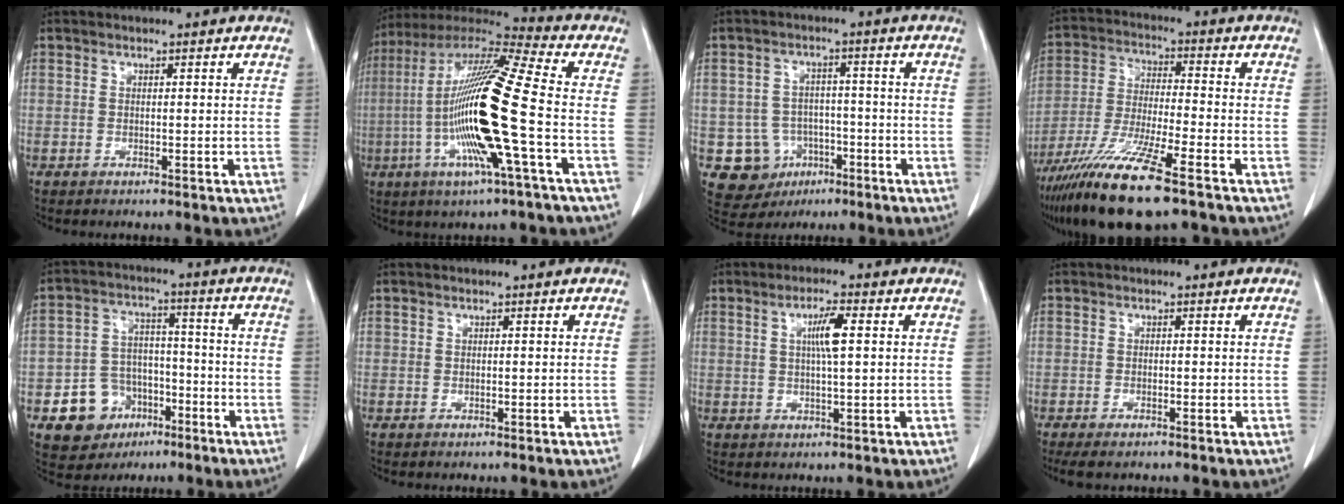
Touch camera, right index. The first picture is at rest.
{"total": 20.0, "force": [-3.8, 0.1, 19.6], "torque": [-0.398, -0.010, -0.084]}
{"total": 8.5, "force": [-2.9, 7.8, 1.5], "torque": [-0.034, 0.014, -0.034]}
{"total": 14.7, "force": [-9.8, 0.9, 10.9], "torque": [-0.223, -0.042, -0.181]}
{"total": 9.6, "force": [-4.4, 8.0, 2.9], "torque": [-0.051, 0.025, -0.064]}
{"total": 0.0}
{"total": 4.6, "force": [1.1, 0.3, 4.5], "torque": [-0.079, 0.001, 0.018]}
{"total": 2.6, "force": [-1.9, 0.8, 1.5], "torque": [-0.026, -0.006, -0.029]}